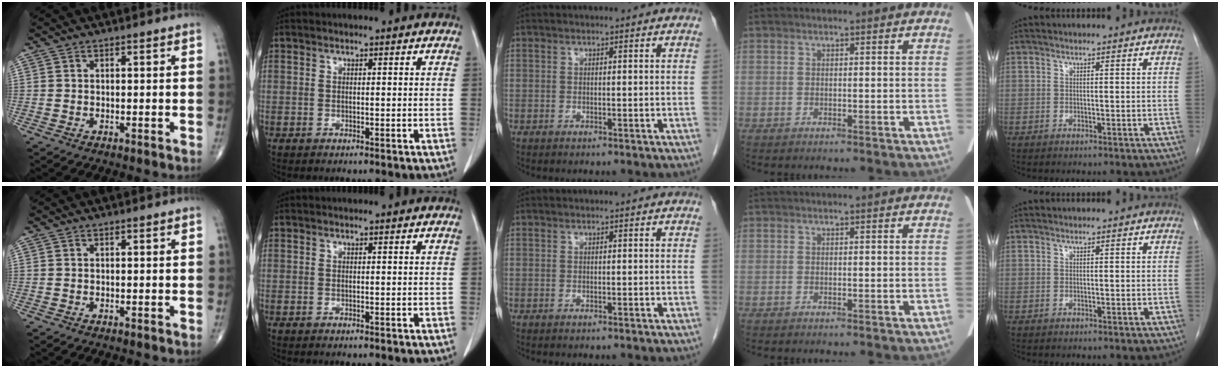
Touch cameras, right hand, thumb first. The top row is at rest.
{}